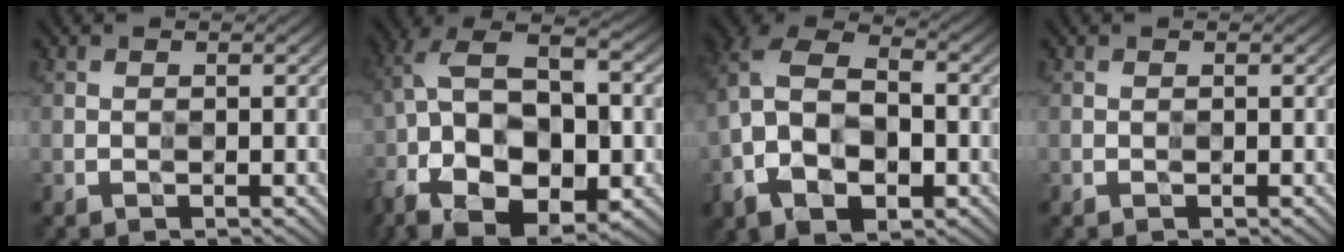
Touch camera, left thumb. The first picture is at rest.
{"total": 17.7, "force": [-4.9, 10.1, 13.6], "torque": [-0.280, -0.005, -0.052]}
{"total": 12.3, "force": [-2.8, 7.5, 9.3], "torque": [-0.213, 0.001, -0.060]}
{"total": 0.0}